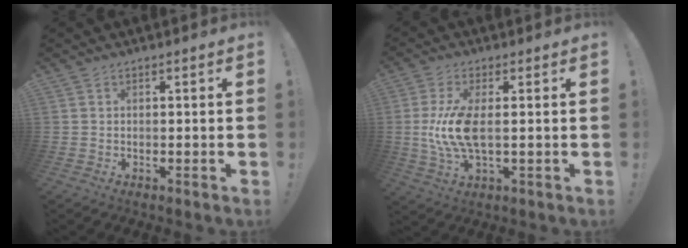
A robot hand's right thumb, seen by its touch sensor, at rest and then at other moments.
{"total": 10.8, "force": [0.1, 4.1, 10.0], "torque": [-0.194, -0.011, 0.001]}